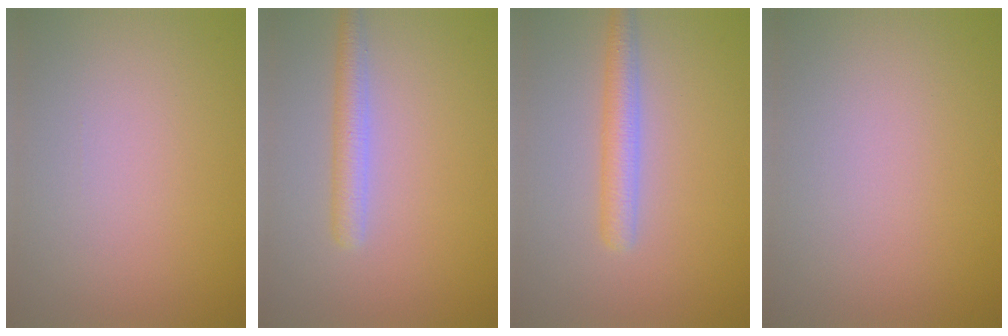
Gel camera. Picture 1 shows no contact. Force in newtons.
{"total": 2.6, "press": 2.6, "slide": 0.1}
{"total": 3.0, "press": 3.0, "slide": 0.1}
{"total": 0.0}